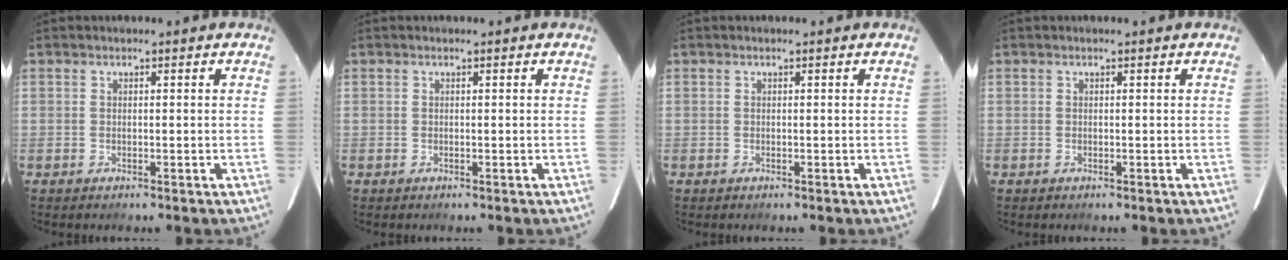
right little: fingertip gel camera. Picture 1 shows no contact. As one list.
[{"total": 0.0}, {"total": 0.0}, {"total": 0.0}]